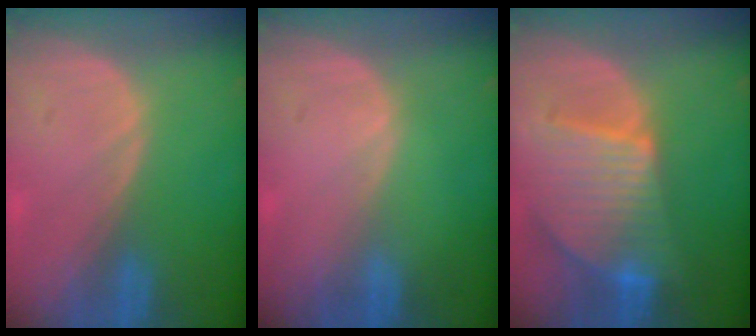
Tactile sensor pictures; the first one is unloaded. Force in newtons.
{"total": 0.0}
{"total": 9.5, "press": 8.3, "slide": 4.6}